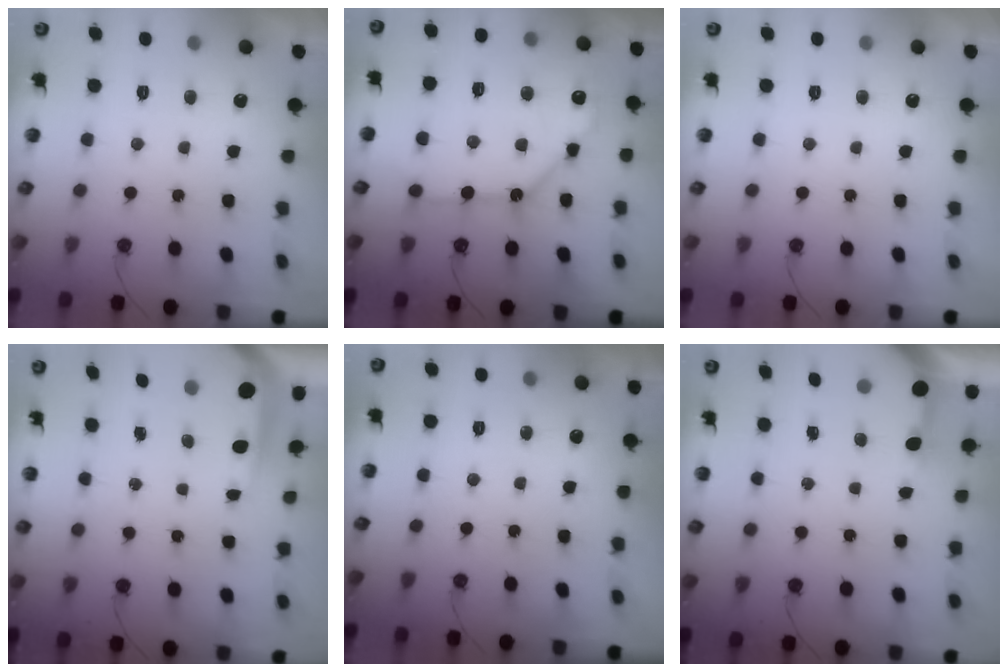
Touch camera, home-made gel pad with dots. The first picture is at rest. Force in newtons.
{"total": 13.6, "press": 13.5, "slide": 1.7}
{"total": 0.0}
{"total": 5.0, "press": 5.0, "slide": 0.5}
{"total": 0.0}
{"total": 3.3, "press": 3.3, "slide": 0.4}